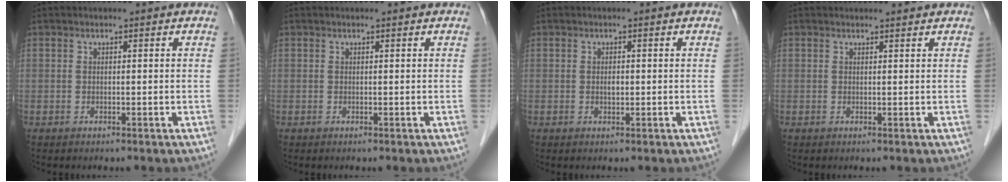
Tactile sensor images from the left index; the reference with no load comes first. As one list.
[{"total": 0.0}, {"total": 0.9, "force": [0.0, 0.5, 0.8], "torque": [-0.015, 0.001, 0.000]}, {"total": 1.3, "force": [1.3, -0.1, 0.1], "torque": [-0.008, 0.000, 0.018]}]